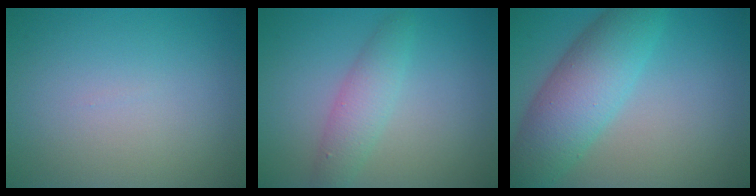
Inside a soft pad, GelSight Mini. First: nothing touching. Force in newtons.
{"total": 2.8, "press": 2.8, "slide": 0.1}
{"total": 7.3, "press": 7.3, "slide": 0.1}